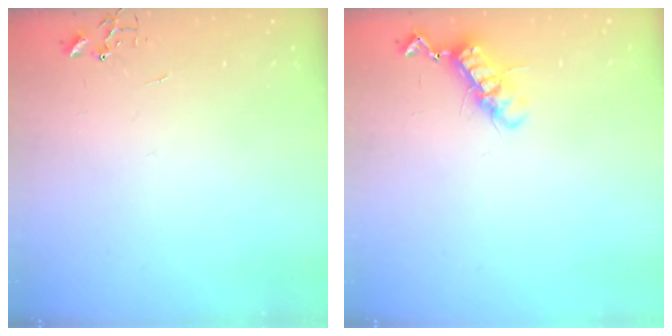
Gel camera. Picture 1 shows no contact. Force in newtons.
{"total": 11.1, "press": 11.1, "slide": 0.7}